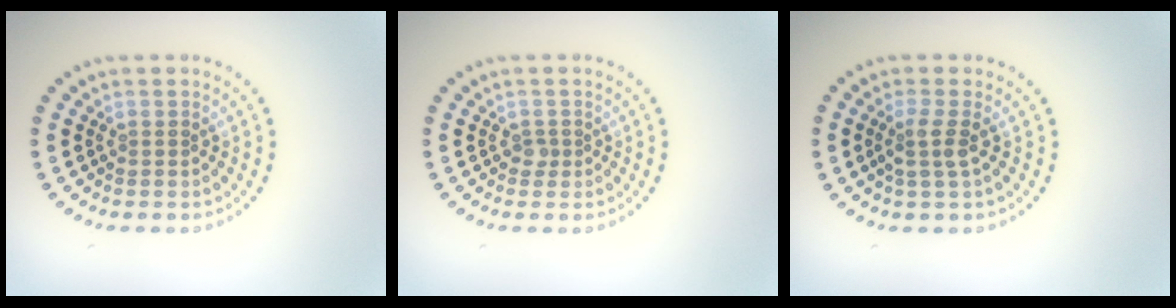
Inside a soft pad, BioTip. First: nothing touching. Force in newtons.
{"total": 0.8, "press": 0.6, "slide": 0.6}
{"total": 1.9, "press": 1.5, "slide": 1.1}